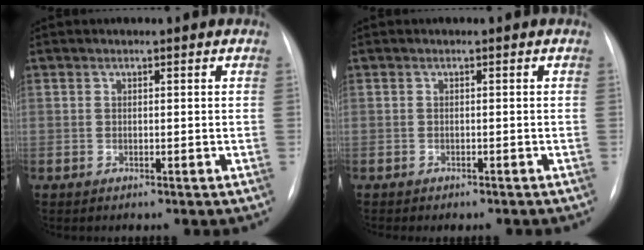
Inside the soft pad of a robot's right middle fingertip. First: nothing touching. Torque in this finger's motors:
{"motor_torque": [0.80, -0.77, 0.12, 0.07]}